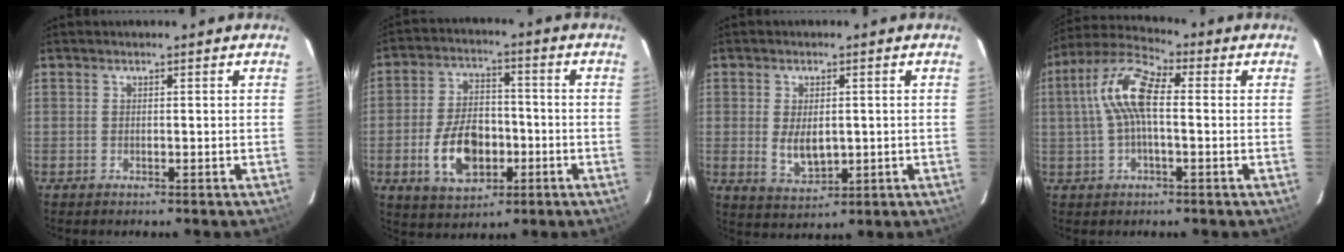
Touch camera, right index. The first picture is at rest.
{"total": 12.3, "force": [-3.9, 7.5, 9.0], "torque": [-0.185, 0.009, -0.055]}
{"total": 6.3, "force": [-0.2, 3.7, 5.2], "torque": [-0.098, -0.008, 0.006]}
{"total": 10.9, "force": [0.9, 4.1, 10.1], "torque": [-0.206, 0.024, 0.010]}